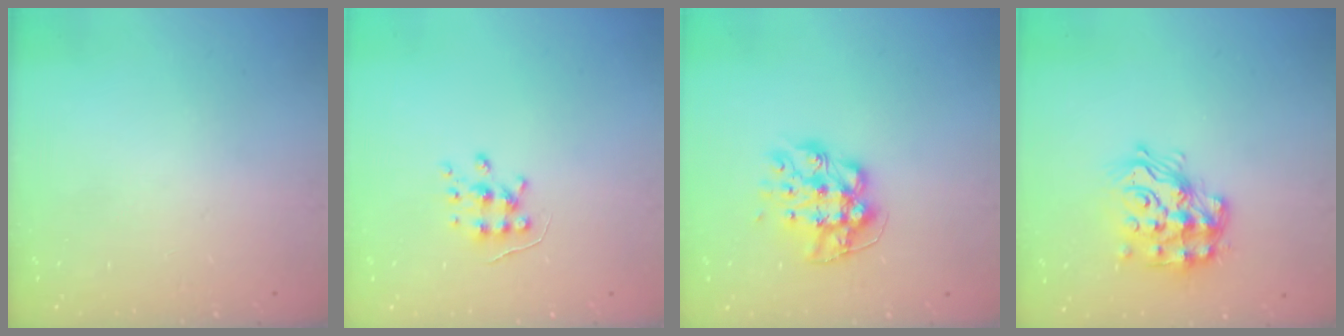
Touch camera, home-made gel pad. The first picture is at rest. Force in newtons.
{"total": 6.2, "press": 6.1, "slide": 0.4}
{"total": 11.2, "press": 11.1, "slide": 0.9}
{"total": 15.7, "press": 15.6, "slide": 1.2}